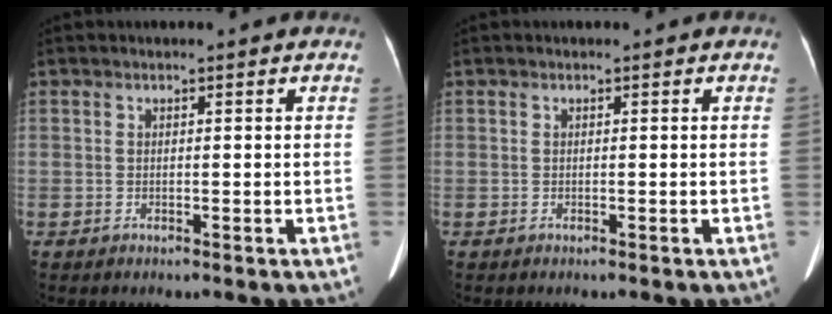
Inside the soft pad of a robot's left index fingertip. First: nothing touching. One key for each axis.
{"total": 0.0}